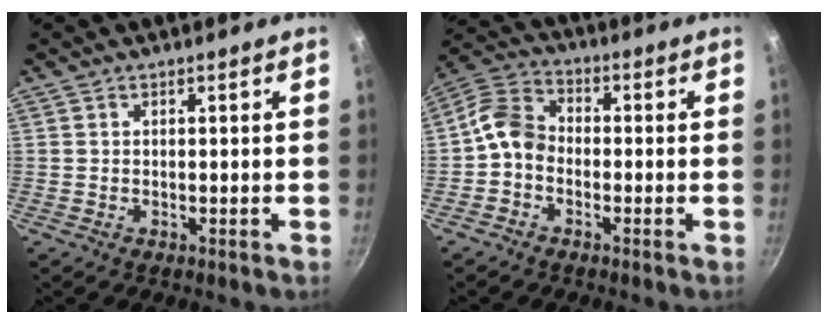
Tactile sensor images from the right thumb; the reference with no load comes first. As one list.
[{"total": 6.9, "force": [-2.0, 5.3, 4.0], "torque": [-0.071, 0.033, -0.060]}]